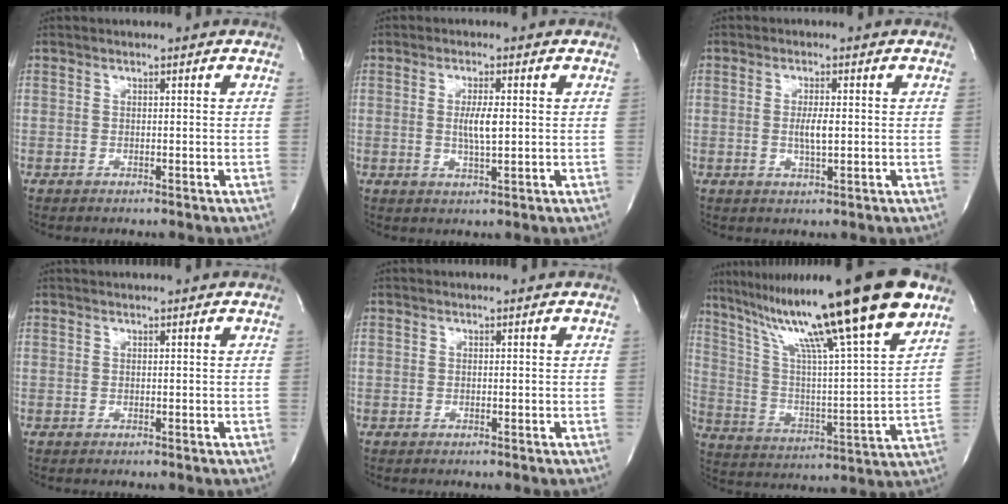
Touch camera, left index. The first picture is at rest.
{"total": 4.0, "force": [0.2, 0.6, 4.0], "torque": [-0.074, -0.003, 0.004]}
{"total": 3.2, "force": [-0.1, 0.5, 3.1], "torque": [-0.060, -0.003, 0.000]}
{"total": 0.8, "force": [0.7, -0.2, 0.3], "torque": [-0.004, 0.013, 0.018]}
{"total": 0.0}
{"total": 25.4, "force": [18.1, -0.2, 17.9], "torque": [-0.309, 0.009, 0.295]}